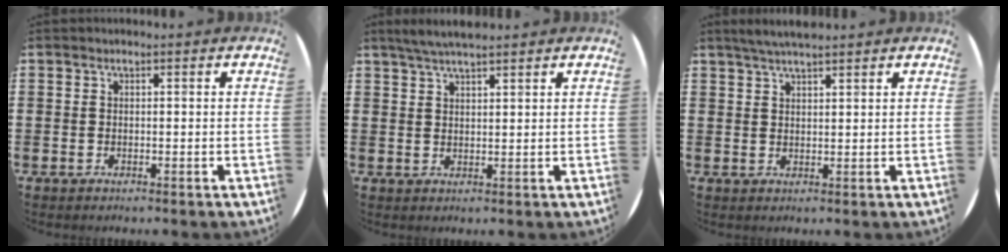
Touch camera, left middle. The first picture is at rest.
{"total": 3.7, "force": [3.3, 0.4, 1.7], "torque": [-0.040, 0.002, 0.060]}
{"total": 3.1, "force": [2.8, 0.2, 1.3], "torque": [-0.030, 0.001, 0.052]}